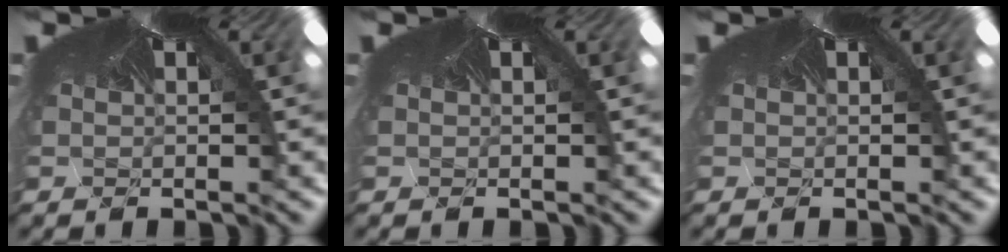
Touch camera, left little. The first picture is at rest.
{"total": 0.0}
{"total": 0.0}